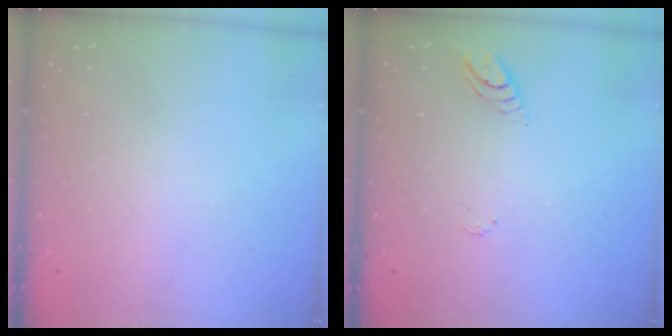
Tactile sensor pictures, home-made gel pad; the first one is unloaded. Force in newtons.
{"total": 3.4, "press": 3.4, "slide": 0.4}